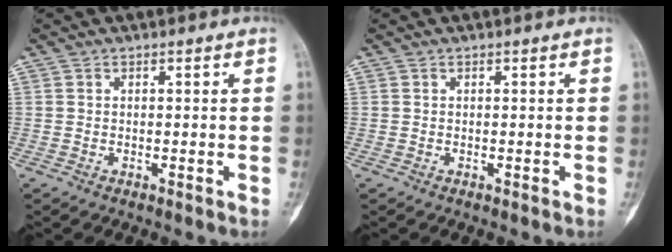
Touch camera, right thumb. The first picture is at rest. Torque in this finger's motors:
{"motor_torque": [0.01, -0.01, 0.00, 0.00, 0.00]}